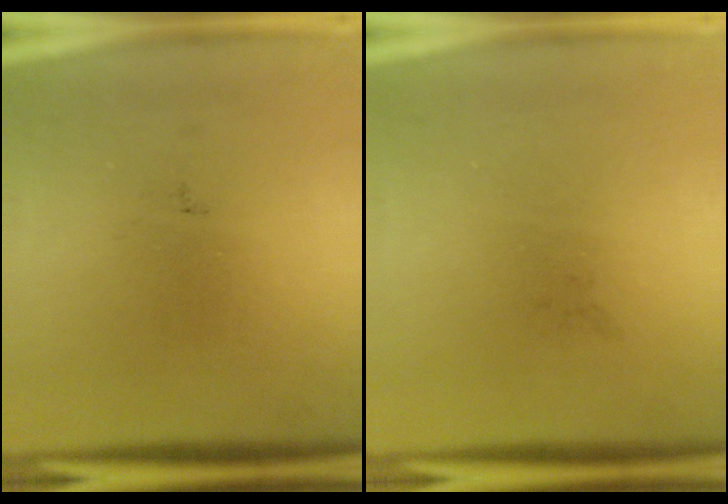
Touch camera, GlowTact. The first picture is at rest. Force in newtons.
{"total": 0.0}